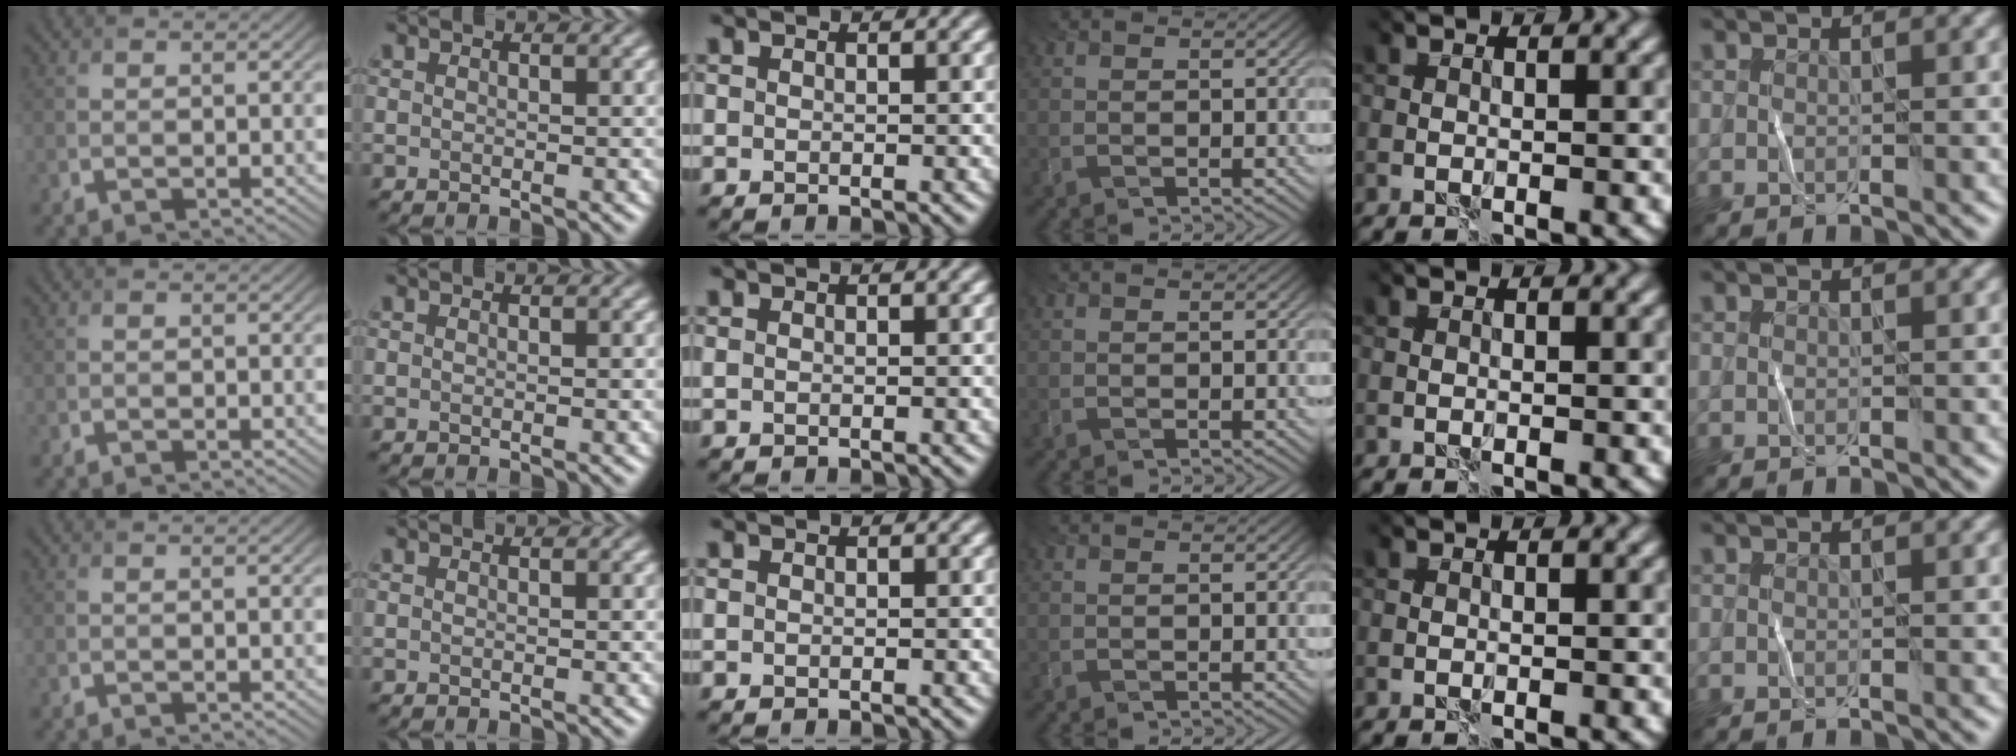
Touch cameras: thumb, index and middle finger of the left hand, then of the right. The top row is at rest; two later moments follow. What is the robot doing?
{"motion": "fold", "object": "bandana"}